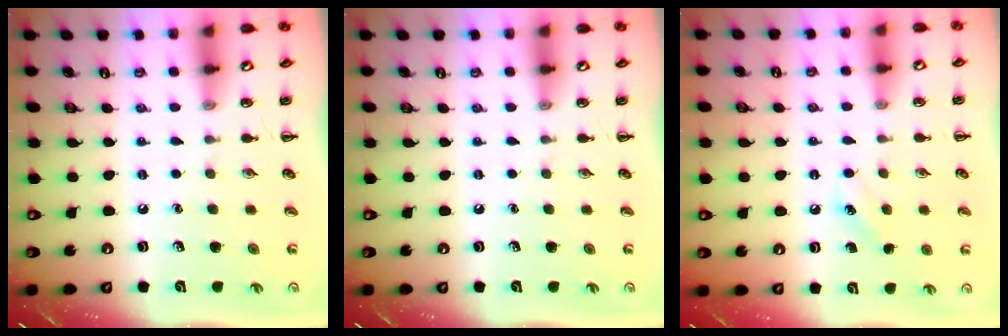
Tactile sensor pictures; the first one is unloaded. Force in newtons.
{"total": 0.0}
{"total": 5.7, "press": 5.5, "slide": 1.6}